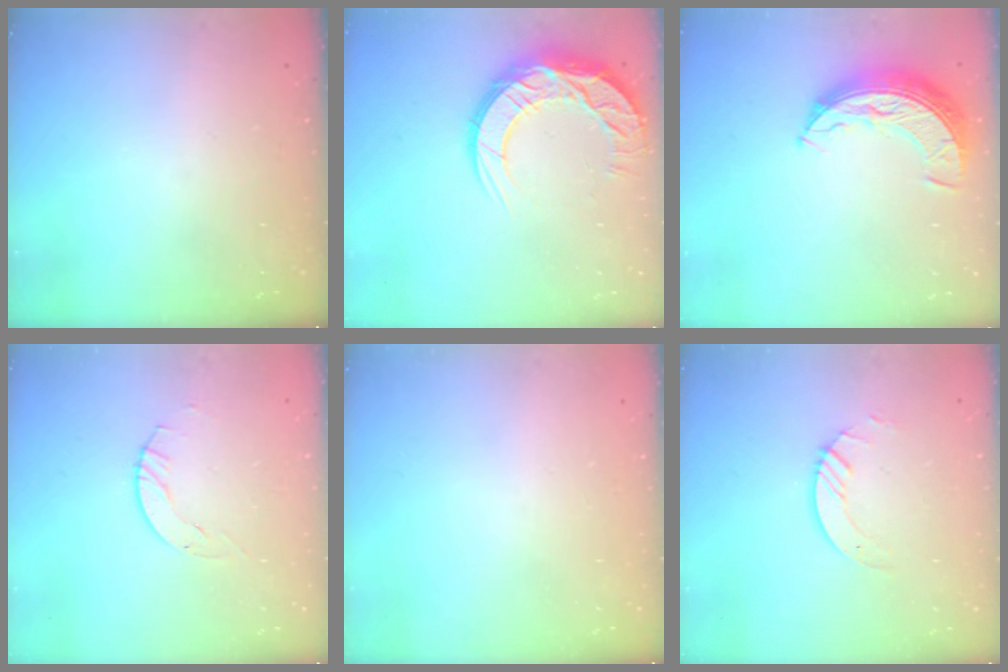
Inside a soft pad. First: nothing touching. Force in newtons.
{"total": 14.8, "press": 14.8, "slide": 1.0}
{"total": 10.5, "press": 10.5, "slide": 0.5}
{"total": 2.9, "press": 2.9, "slide": 0.4}
{"total": 0.0}
{"total": 3.0, "press": 3.0, "slide": 0.3}